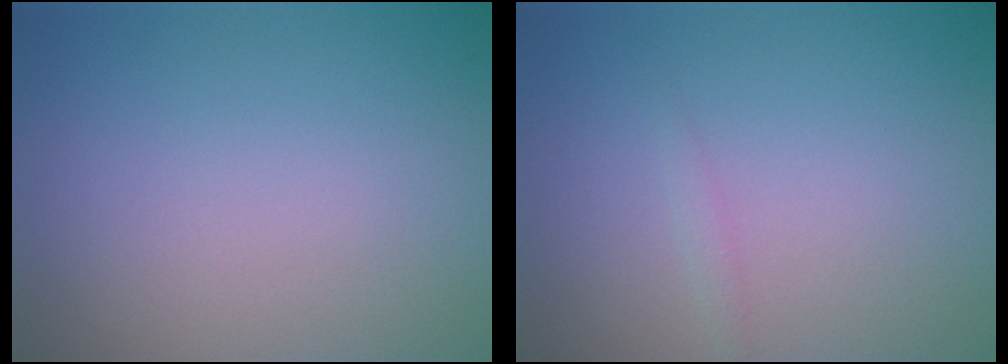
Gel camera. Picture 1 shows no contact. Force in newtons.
{"total": 0.6, "press": 0.6, "slide": 0.0}